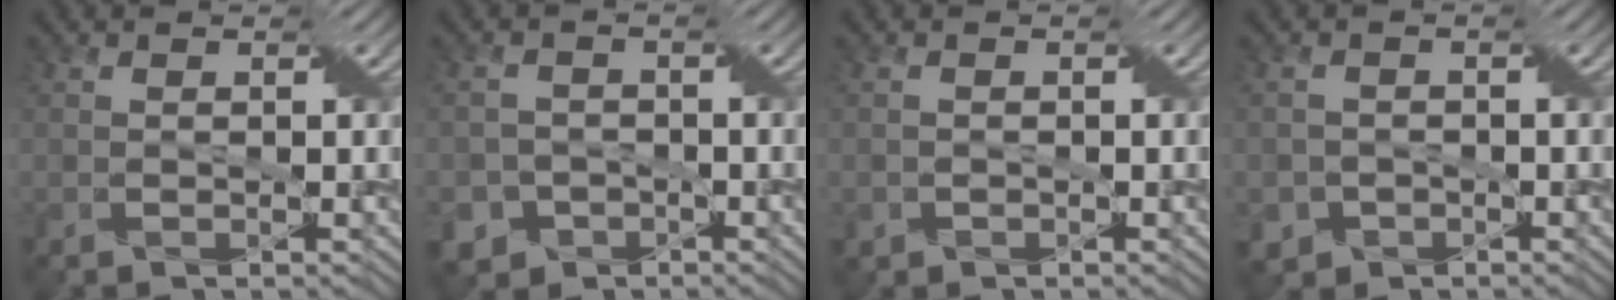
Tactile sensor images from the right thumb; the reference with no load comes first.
{"total": 5.0, "force": [-2.9, 4.0, 0.8], "torque": [-0.010, -0.003, -0.055]}
{"total": 0.9, "force": [-0.5, 0.7, -0.1], "torque": [0.004, -0.002, -0.010]}
{"total": 2.8, "force": [-1.5, 2.3, 0.4], "torque": [-0.006, 0.001, -0.028]}